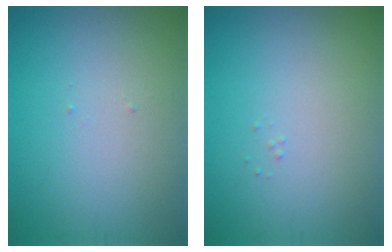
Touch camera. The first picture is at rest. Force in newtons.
{"total": 0.0}